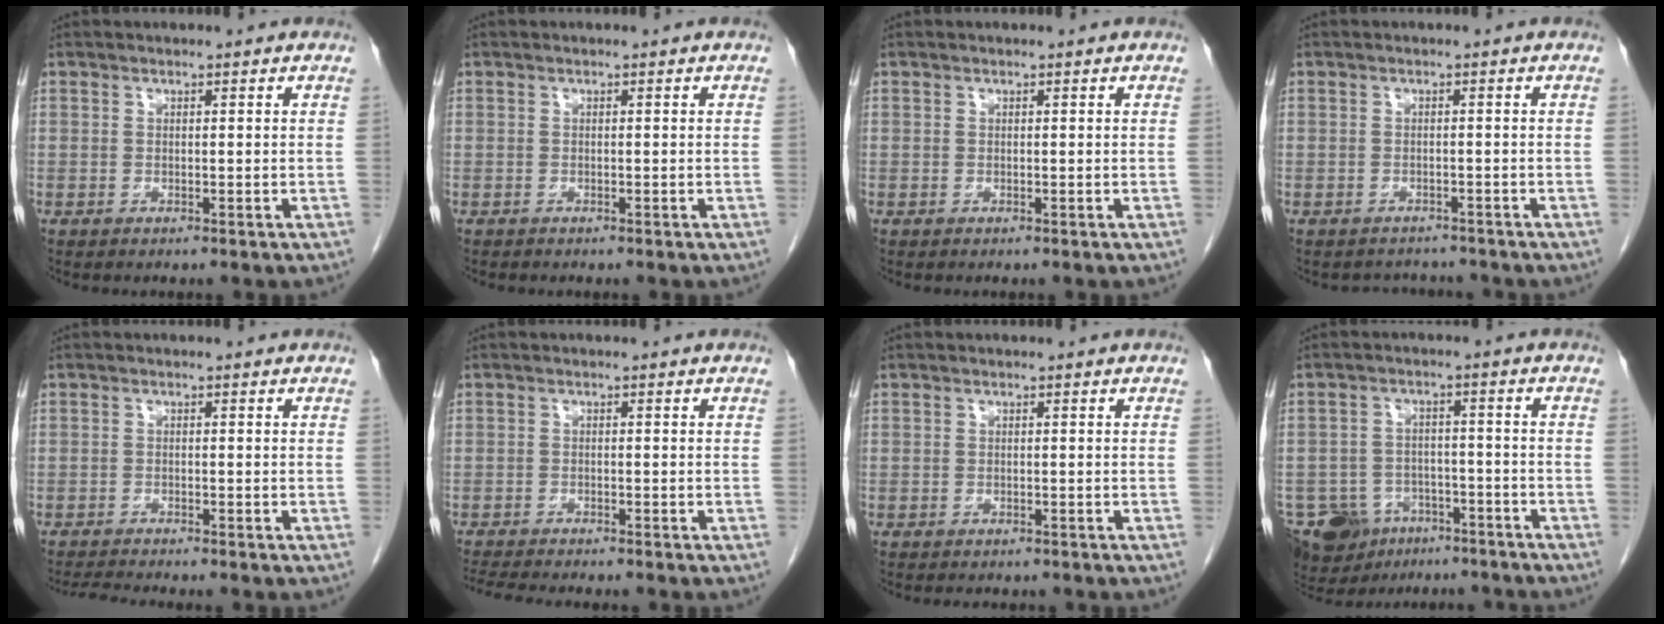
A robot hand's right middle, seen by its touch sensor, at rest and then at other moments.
{"total": 0.0}
{"total": 0.0}
{"total": 3.1, "force": [-2.8, 1.2, -0.4], "torque": [0.005, 0.003, -0.042]}
{"total": 2.9, "force": [-2.7, -0.7, 0.8], "torque": [-0.018, -0.014, -0.048]}
{"total": 6.8, "force": [-6.1, 0.5, 2.9], "torque": [-0.043, -0.012, -0.095]}
{"total": 2.4, "force": [-2.1, 1.0, 0.7], "torque": [-0.009, -0.003, -0.024]}
{"total": 13.6, "force": [-9.8, 8.1, 4.8], "torque": [-0.103, 0.005, -0.139]}